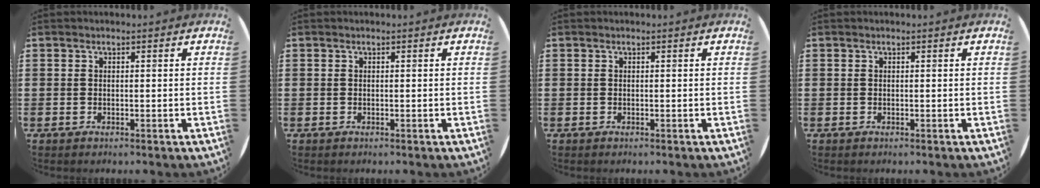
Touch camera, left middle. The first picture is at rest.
{"total": 0.0}
{"total": 0.0}
{"total": 0.0}